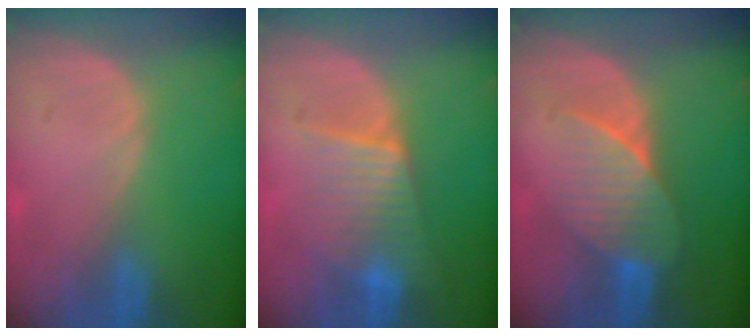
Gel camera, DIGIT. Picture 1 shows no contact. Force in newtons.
{"total": 6.3, "press": 6.2, "slide": 0.8}
{"total": 7.3, "press": 6.8, "slide": 2.8}